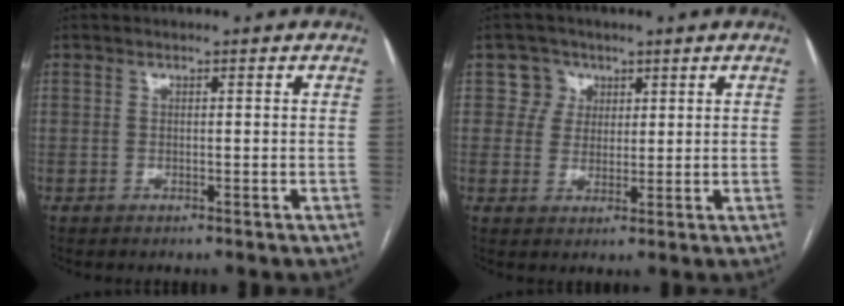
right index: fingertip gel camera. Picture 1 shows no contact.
{"total": 4.0, "force": [1.7, 3.7, -0.3], "torque": [0.011, 0.007, 0.029]}